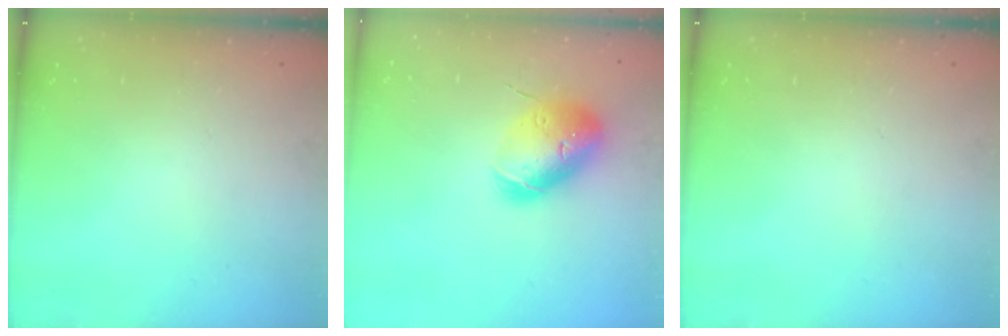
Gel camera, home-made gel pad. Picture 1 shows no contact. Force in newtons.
{"total": 16.6, "press": 16.4, "slide": 2.7}
{"total": 0.0}